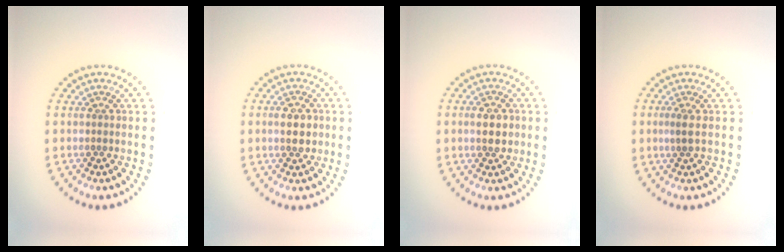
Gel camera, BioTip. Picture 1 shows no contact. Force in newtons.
{"total": 2.8, "press": 2.8, "slide": 0.1}
{"total": 2.8, "press": 2.8, "slide": 0.1}
{"total": 1.2, "press": 0.9, "slide": 0.8}